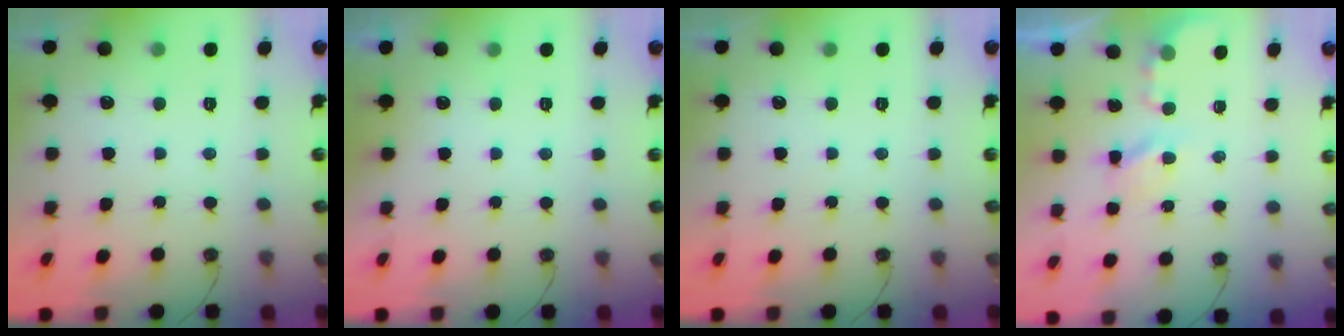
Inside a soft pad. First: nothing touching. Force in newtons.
{"total": 0.0}
{"total": 0.0}
{"total": 2.9, "press": 2.9, "slide": 0.4}